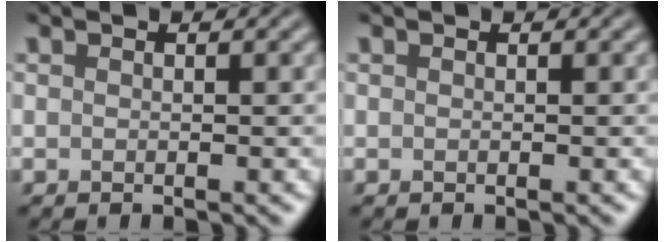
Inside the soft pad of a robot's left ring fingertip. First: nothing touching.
{"total": 0.0}